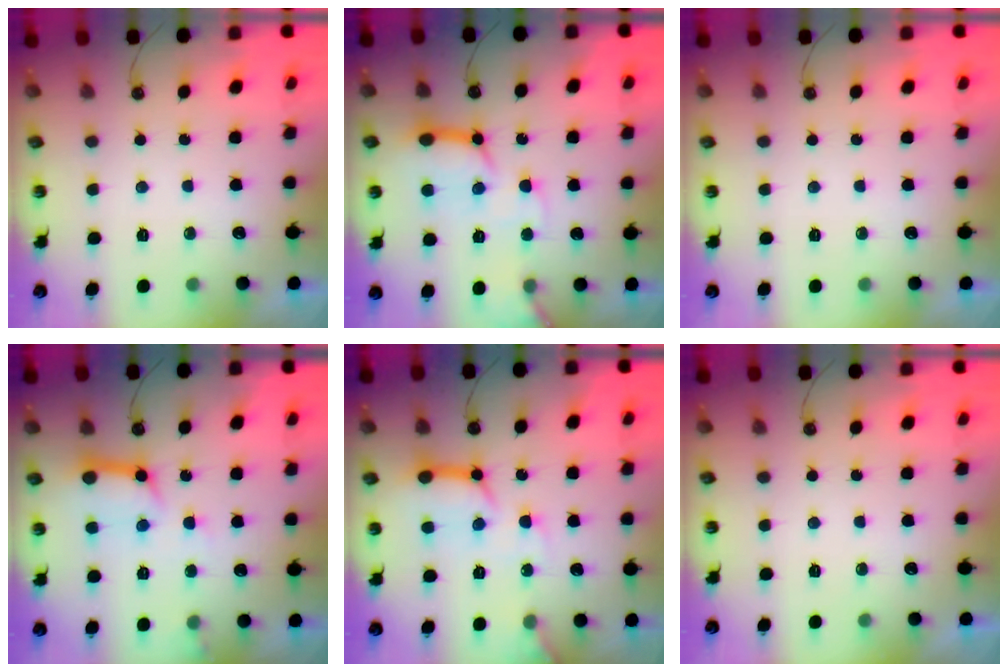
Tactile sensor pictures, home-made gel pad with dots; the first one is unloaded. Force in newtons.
{"total": 14.3, "press": 14.2, "slide": 1.5}
{"total": 0.0}
{"total": 11.5, "press": 11.4, "slide": 1.3}
{"total": 12.8, "press": 12.7, "slide": 1.2}
{"total": 0.0}